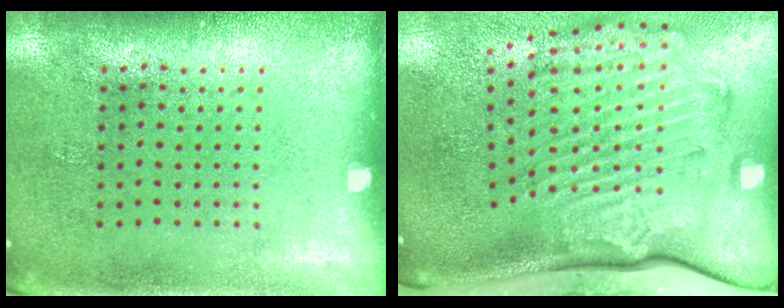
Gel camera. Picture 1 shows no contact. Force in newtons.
{"total": 3.6, "press": 2.5, "slide": 2.6}